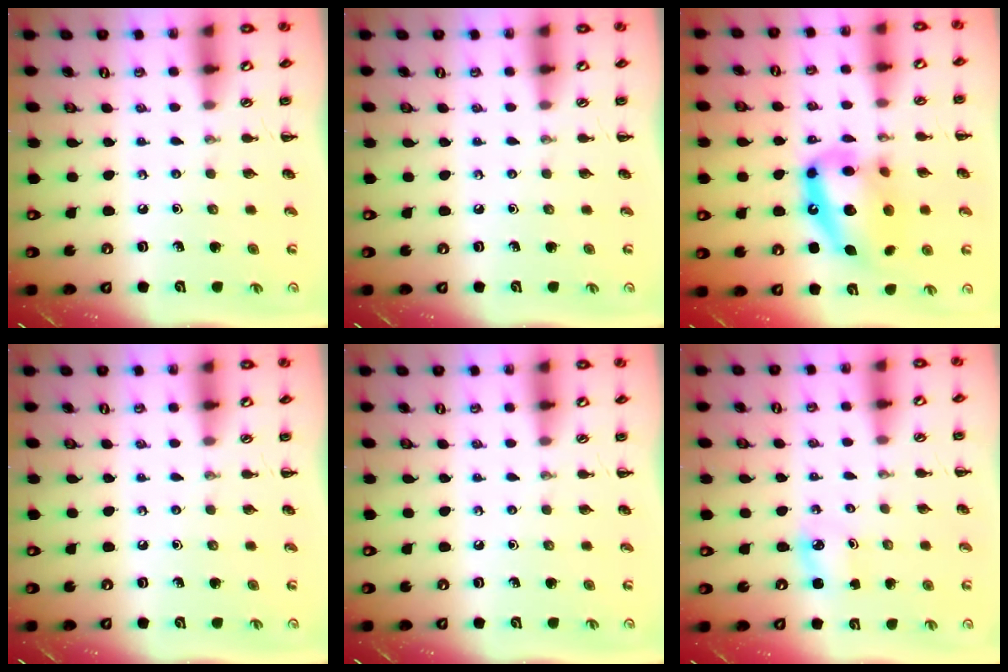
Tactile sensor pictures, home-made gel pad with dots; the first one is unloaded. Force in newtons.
{"total": 0.0}
{"total": 17.5, "press": 17.0, "slide": 4.4}
{"total": 0.0}
{"total": 0.0}
{"total": 2.9, "press": 2.8, "slide": 0.5}